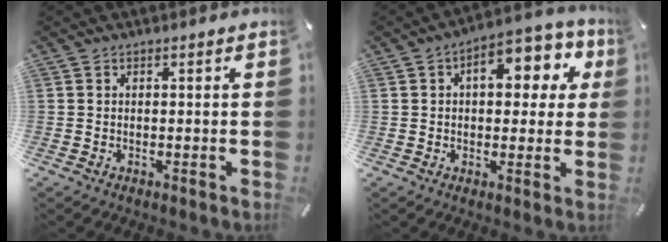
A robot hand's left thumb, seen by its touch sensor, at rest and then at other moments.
{"total": 11.5, "force": [3.4, 6.6, 8.8], "torque": [-0.112, -0.008, 0.051]}